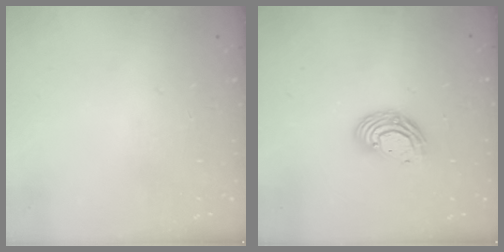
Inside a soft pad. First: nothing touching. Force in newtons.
{"total": 8.9, "press": 8.7, "slide": 1.8}